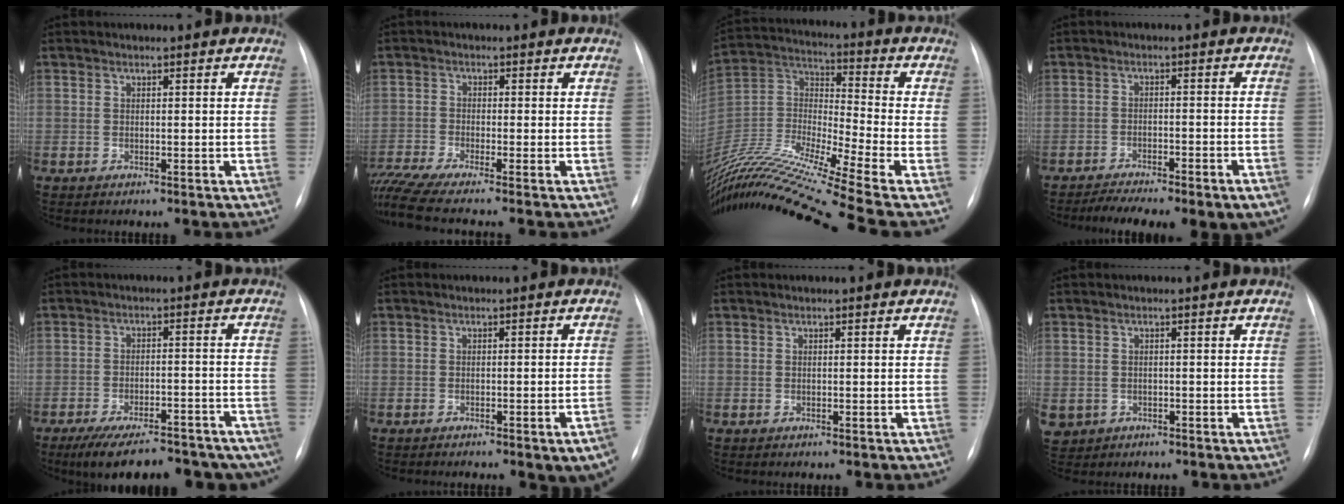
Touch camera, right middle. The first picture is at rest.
{"total": 7.9, "force": [-6.8, -1.6, 3.7], "torque": [-0.069, -0.022, -0.118]}
{"total": 23.7, "force": [-19.4, -1.9, 13.6], "torque": [-0.296, -0.020, -0.356]}
{"total": 12.5, "force": [-9.3, 2.7, 7.9], "torque": [-0.110, 0.001, -0.131]}
{"total": 20.0, "force": [-16.3, 6.5, 9.6], "torque": [-0.125, -0.001, -0.213]}
{"total": 6.5, "force": [-4.4, 0.8, 4.8], "torque": [-0.046, 0.002, -0.052]}
{"total": 0.0}
{"total": 5.1, "force": [-2.2, 4.4, 1.3], "torque": [-0.040, -0.001, -0.027]}